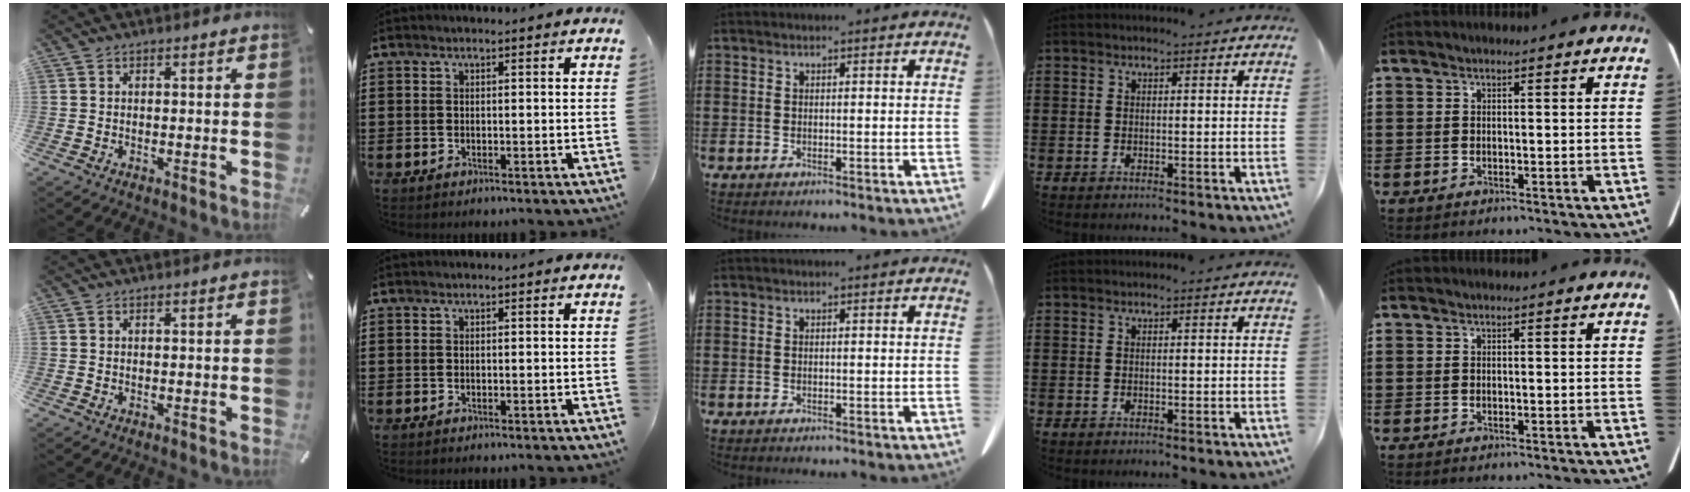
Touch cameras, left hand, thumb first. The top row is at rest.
{}